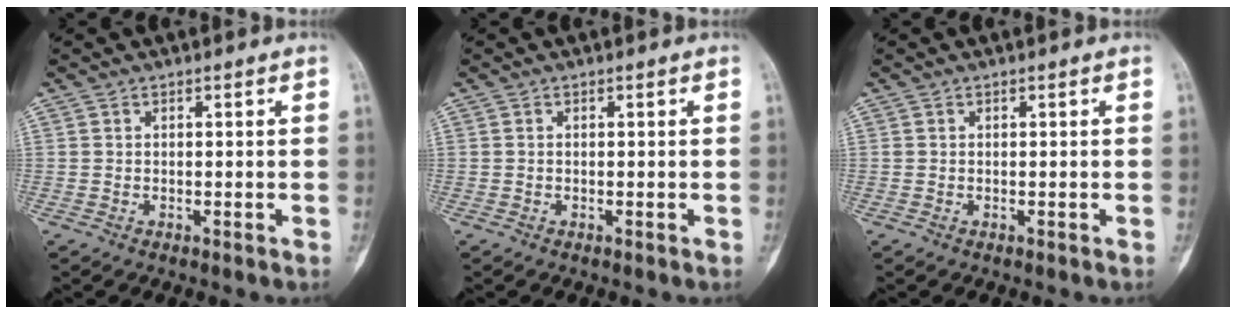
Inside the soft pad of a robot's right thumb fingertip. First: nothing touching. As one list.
[{"total": 0.0}, {"total": 0.0}]